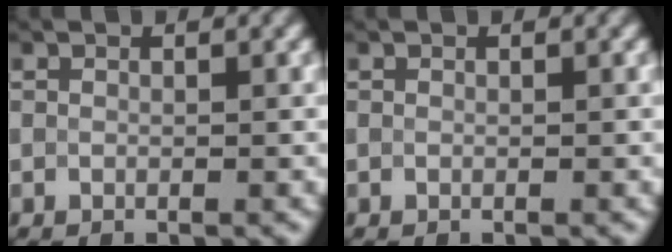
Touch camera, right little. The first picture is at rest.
{"total": 0.0}